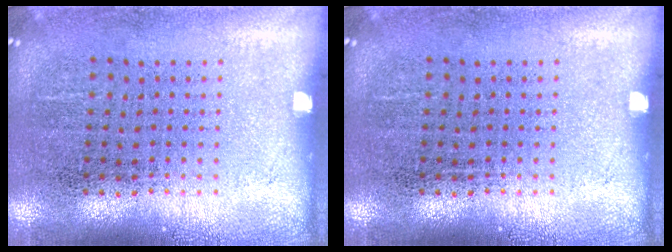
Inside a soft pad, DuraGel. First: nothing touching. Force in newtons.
{"total": 0.0}